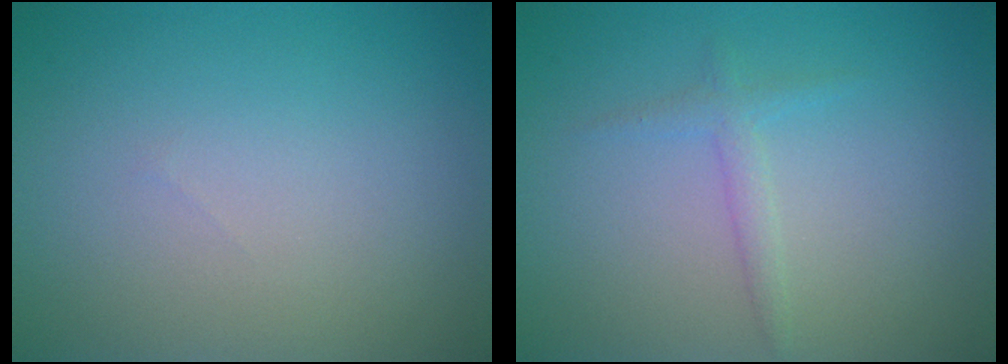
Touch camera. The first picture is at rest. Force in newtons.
{"total": 1.4, "press": 1.4, "slide": 0.1}